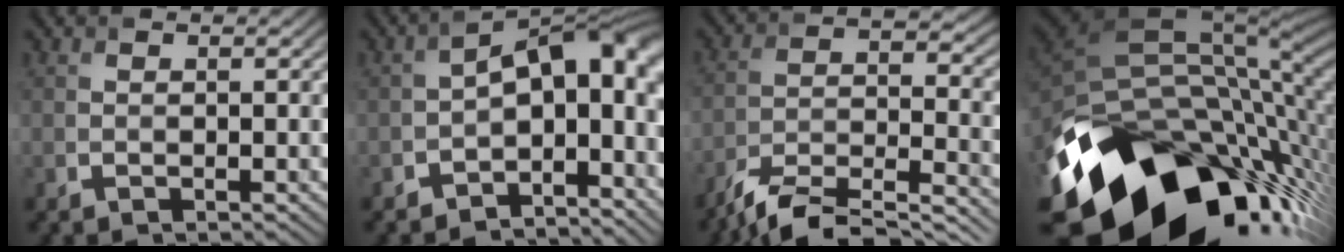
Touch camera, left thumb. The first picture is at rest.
{"total": 10.6, "force": [-2.4, 6.2, 8.3], "torque": [-0.106, -0.005, -0.044]}
{"total": 11.5, "force": [-9.5, 2.7, 5.9], "torque": [-0.115, -0.002, -0.166]}
{"total": 19.4, "force": [-8.6, 11.5, 13.1], "torque": [-0.282, -0.051, -0.119]}